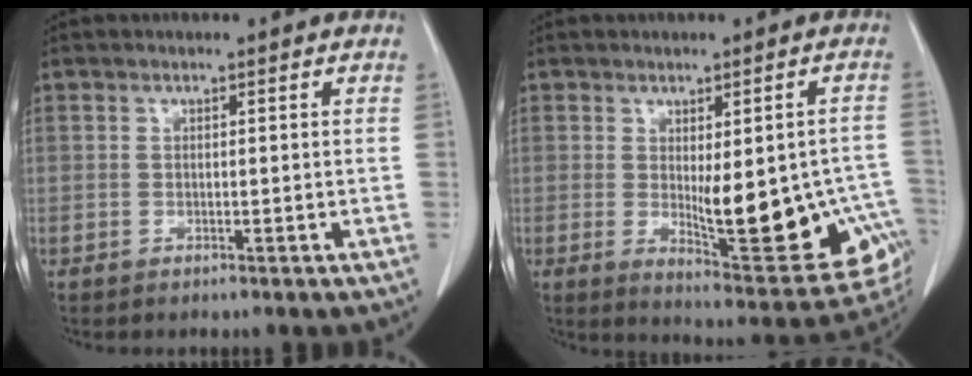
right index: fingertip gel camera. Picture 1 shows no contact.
{"total": 16.3, "force": [-3.2, 5.2, 15.1], "torque": [-0.138, 0.001, -0.020]}